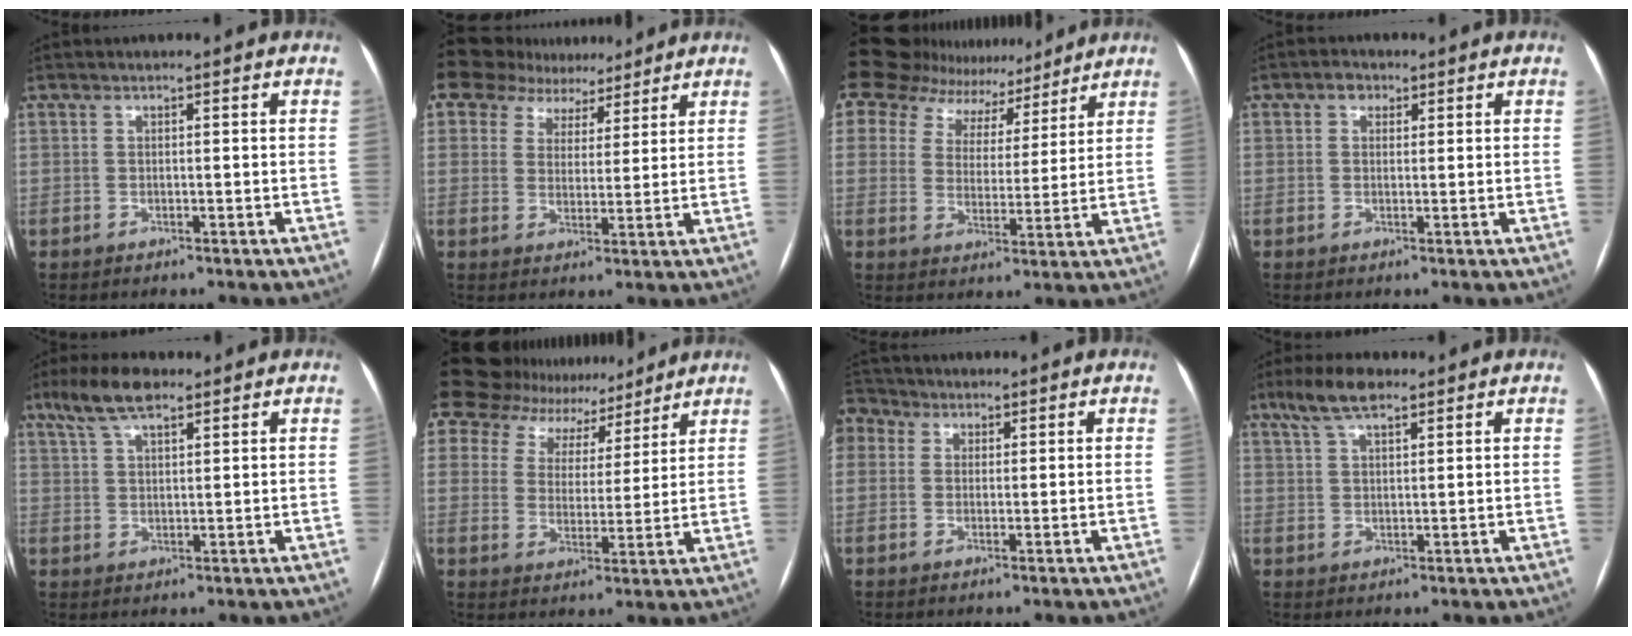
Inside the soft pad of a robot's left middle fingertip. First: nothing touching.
{"total": 6.7, "force": [6.3, 2.3, -0.7], "torque": [0.031, 0.000, 0.092]}
{"total": 12.6, "force": [12.0, 3.7, 0.4], "torque": [-0.002, 0.001, 0.174]}
{"total": 1.8, "force": [0.8, 1.4, 0.7], "torque": [-0.014, 0.008, 0.010]}
{"total": 7.2, "force": [5.0, 2.0, 4.8], "torque": [-0.103, 0.023, 0.094]}
{"total": 12.6, "force": [11.7, 4.5, 1.5], "torque": [-0.021, 0.010, 0.168]}
{"total": 6.2, "force": [2.4, 5.2, 2.2], "torque": [-0.060, 0.032, 0.047]}
{"total": 6.3, "force": [4.3, 1.7, 4.2], "torque": [-0.091, 0.021, 0.083]}